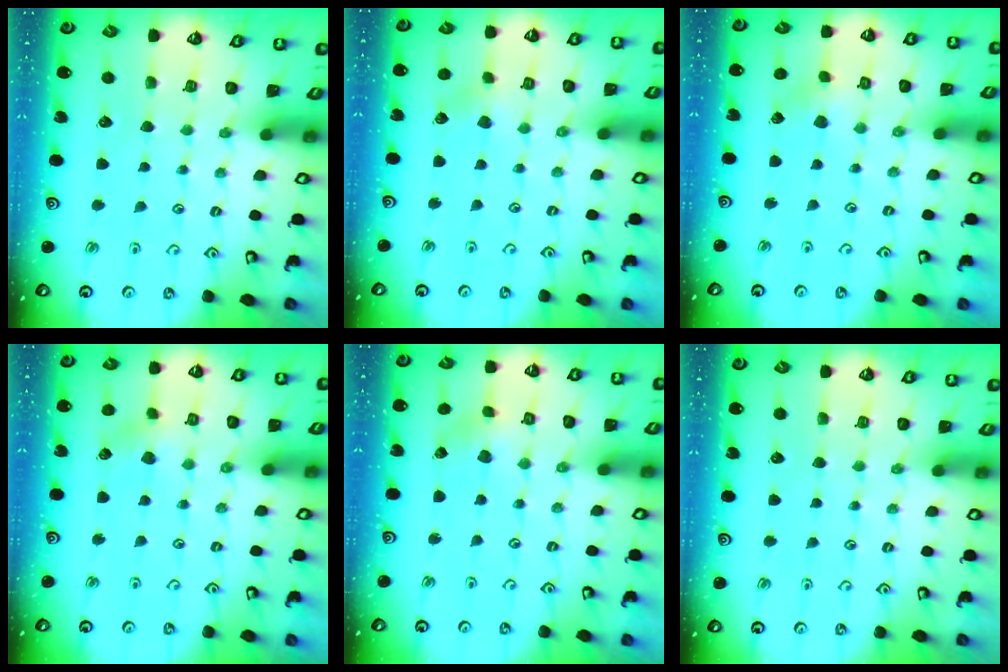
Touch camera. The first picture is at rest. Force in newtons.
{"total": 2.0, "press": 1.9, "slide": 0.3}
{"total": 2.9, "press": 2.9, "slide": 0.7}
{"total": 1.8, "press": 1.8, "slide": 0.3}
{"total": 1.6, "press": 1.6, "slide": 0.2}
{"total": 0.0}